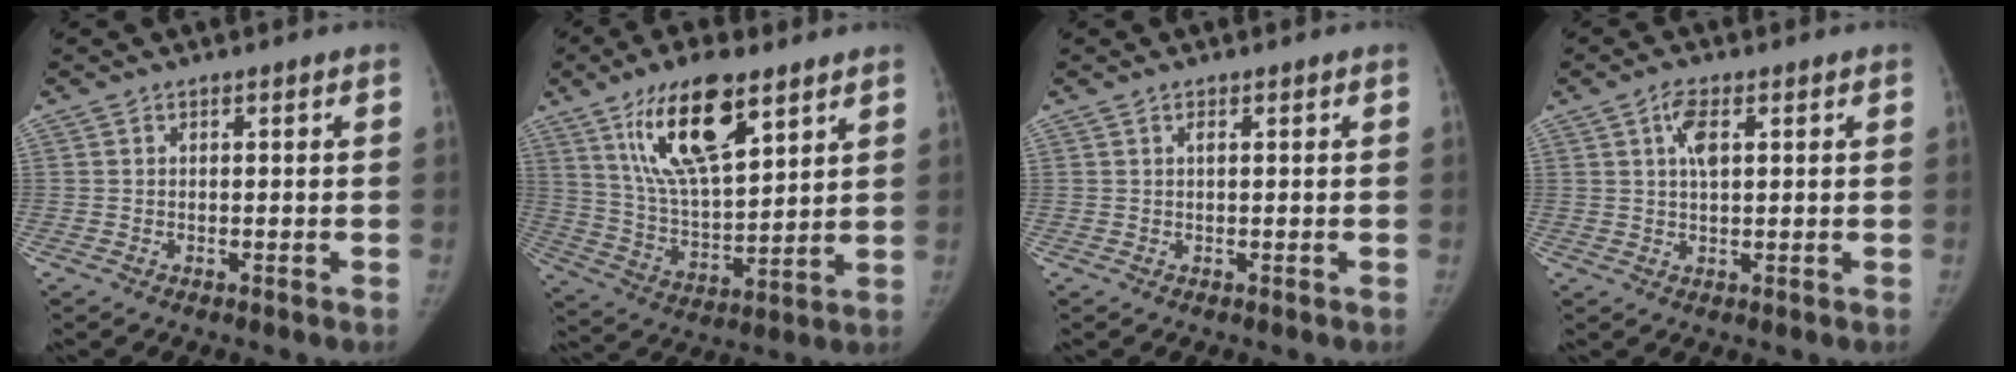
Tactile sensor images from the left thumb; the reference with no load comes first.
{"total": 18.2, "force": [9.9, 6.9, 13.6], "torque": [-0.218, -0.043, 0.186]}
{"total": 0.8, "force": [0.3, 0.2, 0.7], "torque": [-0.015, 0.003, 0.005]}
{"total": 4.3, "force": [1.5, 2.0, 3.6], "torque": [-0.063, 0.004, 0.028]}